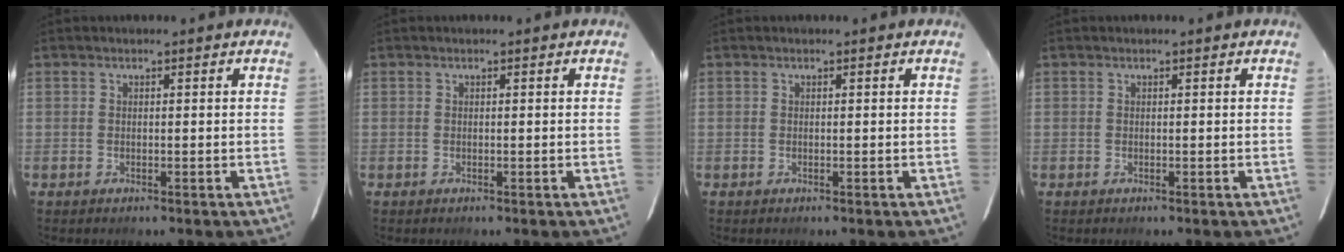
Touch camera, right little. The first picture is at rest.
{"total": 0.0}
{"total": 0.0}
{"total": 0.0}